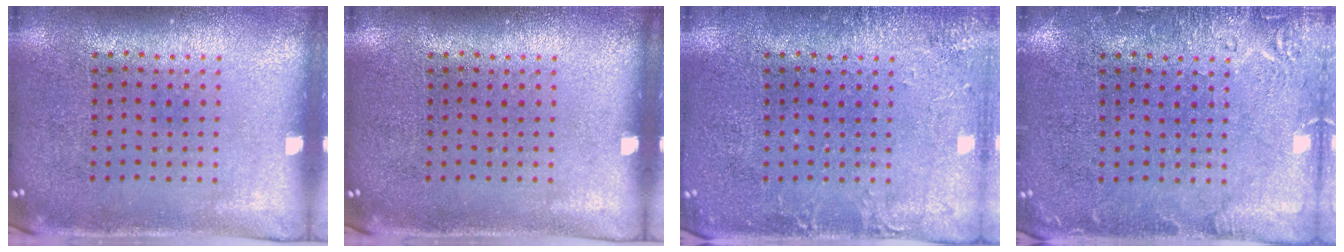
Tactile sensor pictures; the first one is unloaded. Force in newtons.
{"total": 0.0}
{"total": 2.1, "press": 2.1, "slide": 0.1}
{"total": 2.7, "press": 2.7, "slide": 0.5}